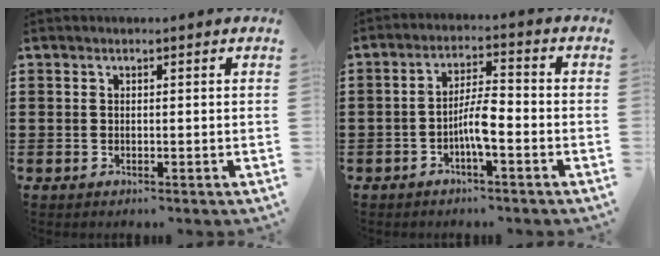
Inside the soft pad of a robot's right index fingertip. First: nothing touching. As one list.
[{"total": 5.1, "force": [-2.0, 1.2, 4.6], "torque": [-0.095, 0.004, -0.043]}]